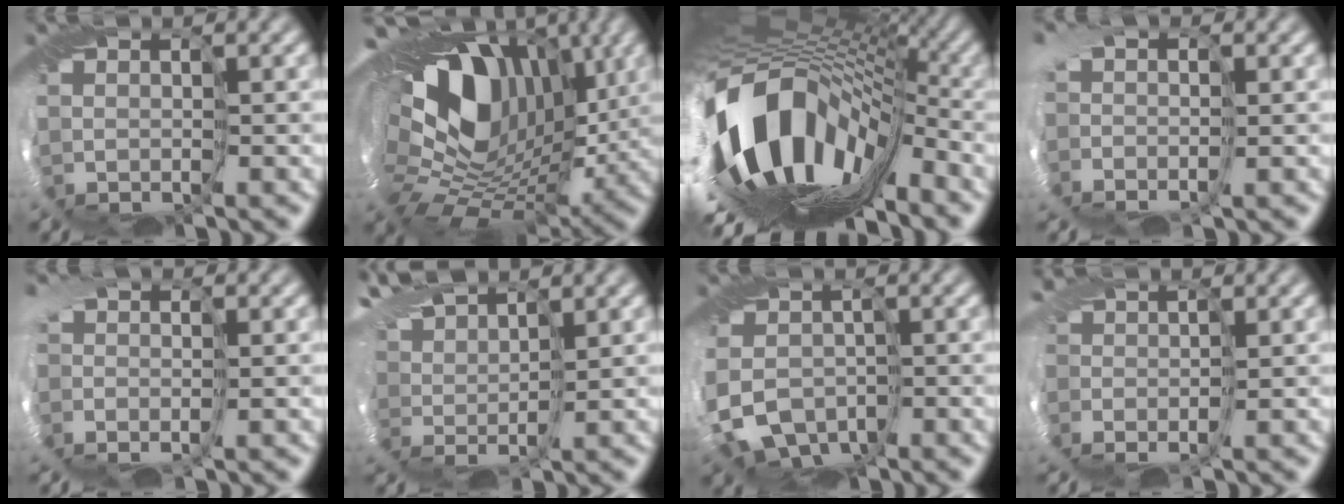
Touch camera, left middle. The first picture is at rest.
{"total": 17.9, "force": [3.5, 11.8, 13.0], "torque": [-0.204, -0.008, 0.072]}
{"total": 16.8, "force": [-5.4, 9.4, 12.9], "torque": [-0.225, -0.015, -0.097]}
{"total": 2.5, "force": [-0.4, 1.6, 1.9], "torque": [-0.028, 0.003, -0.016]}
{"total": 3.6, "force": [-1.1, 2.6, 2.3], "torque": [-0.038, 0.003, -0.015]}
{"total": 5.8, "force": [4.7, 1.9, 2.7], "torque": [-0.073, 0.024, 0.087]}
{"total": 6.7, "force": [-3.1, 5.2, 2.8], "torque": [-0.038, -0.018, -0.068]}
{"total": 2.3, "force": [-0.8, 1.4, 1.6], "torque": [-0.037, 0.003, -0.024]}